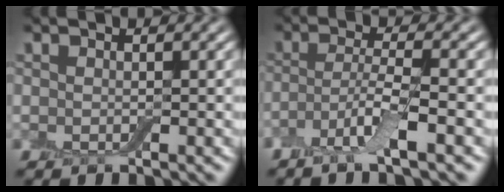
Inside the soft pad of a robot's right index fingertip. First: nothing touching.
{"total": 3.7, "force": [-2.1, 0.5, 3.0], "torque": [-0.060, 0.001, -0.049]}